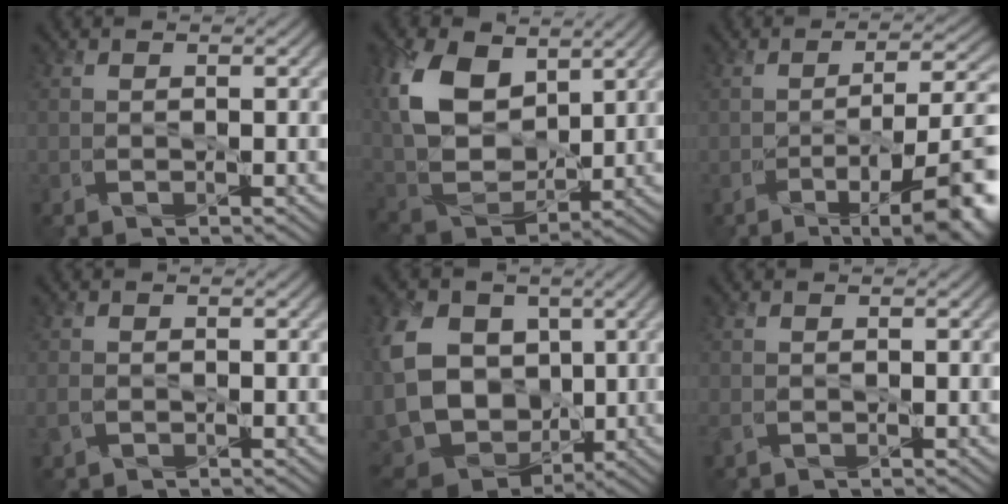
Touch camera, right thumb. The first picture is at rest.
{"total": 12.0, "force": [5.3, 7.8, 7.4], "torque": [-0.185, 0.010, 0.103]}
{"total": 11.3, "force": [-5.2, 2.9, 9.7], "torque": [-0.138, 0.006, -0.071]}
{"total": 1.2, "force": [-0.3, 1.0, 0.6], "torque": [-0.017, -0.001, -0.005]}
{"total": 14.9, "force": [0.8, 11.5, 9.3], "torque": [-0.224, -0.006, 0.029]}
{"total": 0.7, "force": [-0.2, 0.6, 0.4], "torque": [-0.013, -0.003, -0.004]}